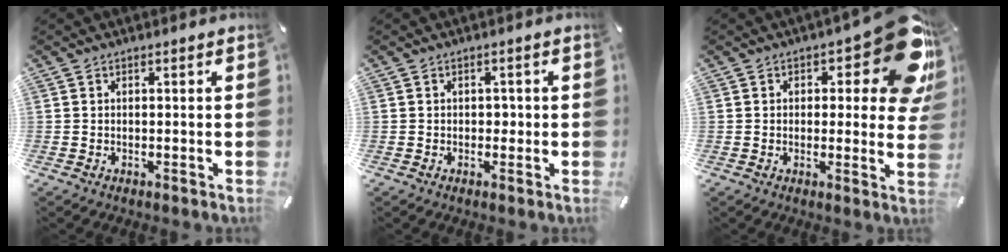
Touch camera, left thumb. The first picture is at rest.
{"total": 1.4, "force": [-0.3, 1.2, 0.6], "torque": [-0.005, 0.003, -0.010]}
{"total": 17.4, "force": [7.7, 7.5, 13.7], "torque": [-0.164, -0.056, 0.130]}